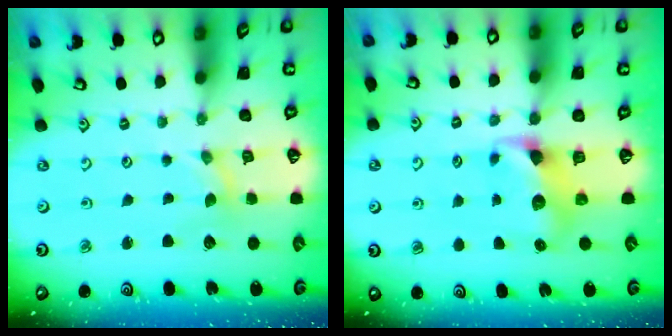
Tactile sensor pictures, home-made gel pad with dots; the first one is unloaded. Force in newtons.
{"total": 6.7, "press": 6.6, "slide": 0.8}